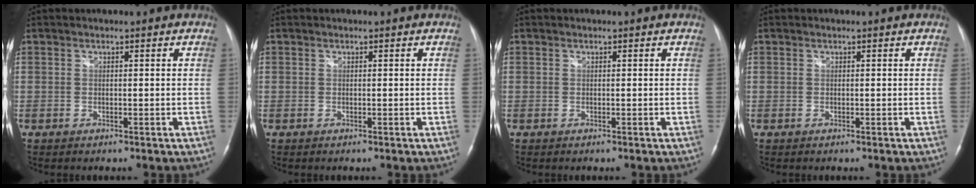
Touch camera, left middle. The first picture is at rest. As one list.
[{"total": 0.0}, {"total": 0.0}, {"total": 0.0}]